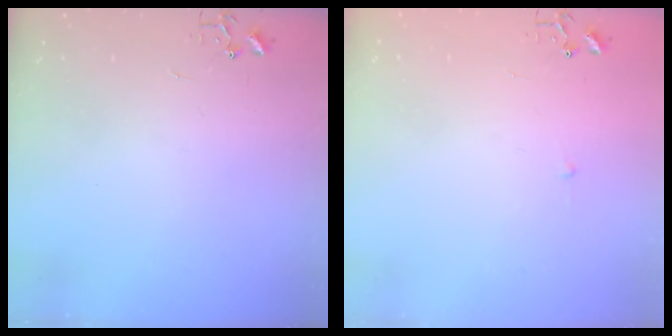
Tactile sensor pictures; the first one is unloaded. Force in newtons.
{"total": 2.3, "press": 2.3, "slide": 0.3}